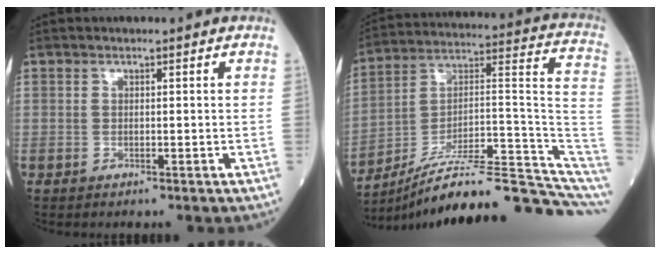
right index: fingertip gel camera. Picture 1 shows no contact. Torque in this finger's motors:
{"motor_torque": [-0.30, -1.84, 0.69, 0.17]}